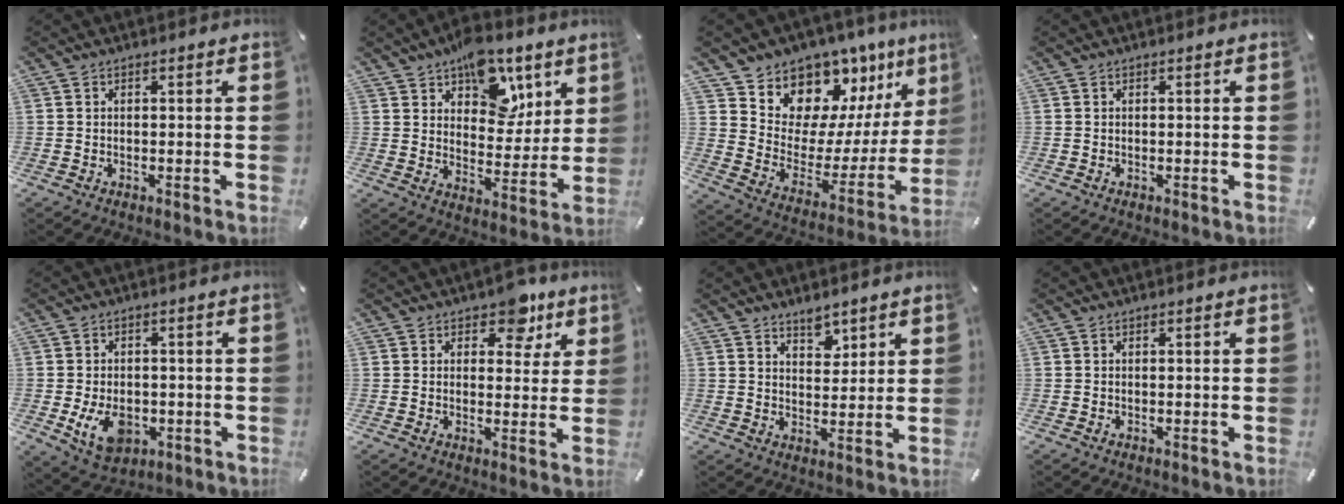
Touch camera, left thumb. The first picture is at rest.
{"total": 13.3, "force": [8.0, 8.8, 6.0], "torque": [-0.074, -0.052, 0.142]}
{"total": 12.0, "force": [10.3, 6.2, 0.1], "torque": [-0.009, -0.126, 0.182]}
{"total": 0.0}
{"total": 8.3, "force": [-1.8, 6.0, 5.4], "torque": [-0.105, 0.002, -0.030]}
{"total": 7.5, "force": [4.8, 4.7, 3.4], "torque": [-0.021, -0.025, 0.074]}
{"total": 5.0, "force": [4.0, 2.9, 1.1], "torque": [0.009, -0.027, 0.067]}
{"total": 0.0}